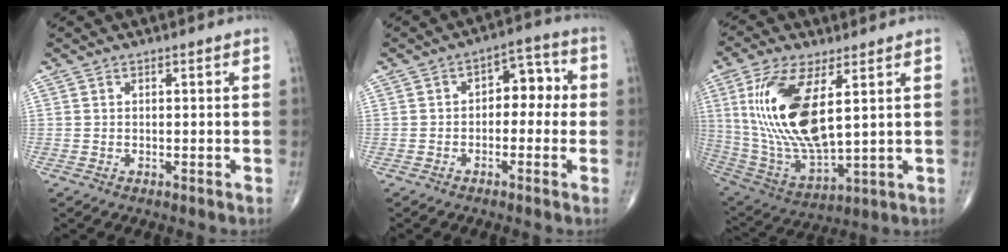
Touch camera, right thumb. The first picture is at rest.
{"total": 6.7, "force": [-0.3, 4.5, 5.0], "torque": [-0.034, 0.032, -0.015]}
{"total": 19.9, "force": [4.8, 8.1, 17.5], "torque": [-0.363, -0.027, 0.104]}